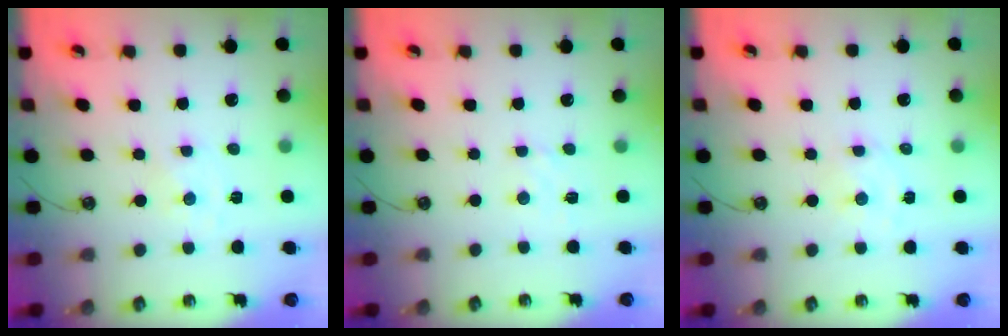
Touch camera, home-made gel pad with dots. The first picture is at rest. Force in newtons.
{"total": 2.8, "press": 2.8, "slide": 0.4}
{"total": 2.0, "press": 2.0, "slide": 0.5}